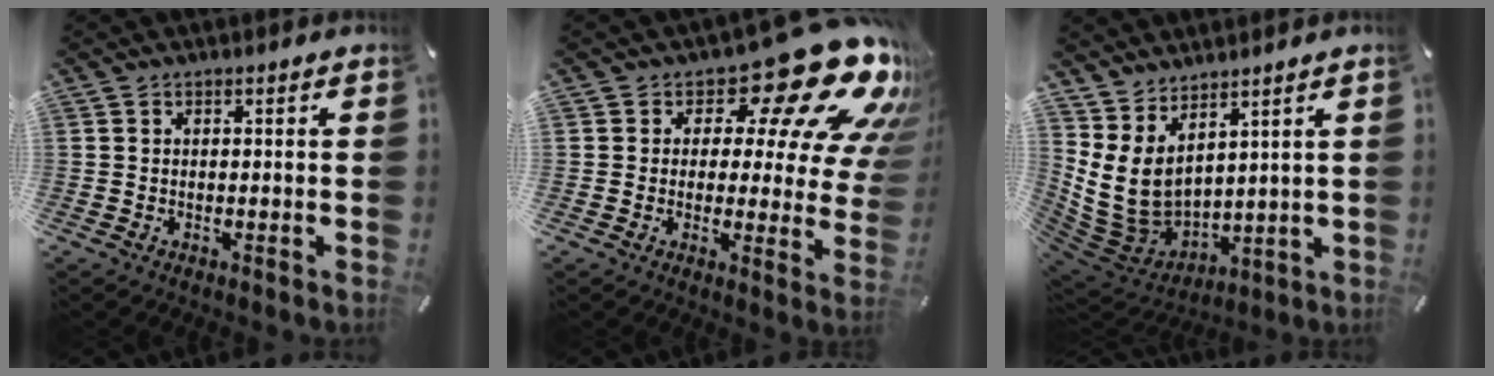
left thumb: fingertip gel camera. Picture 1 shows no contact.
{"total": 20.7, "force": [12.5, 8.4, 14.2], "torque": [-0.187, -0.085, 0.200]}
{"total": 10.6, "force": [4.0, 7.8, 6.0], "torque": [-0.148, -0.040, 0.087]}